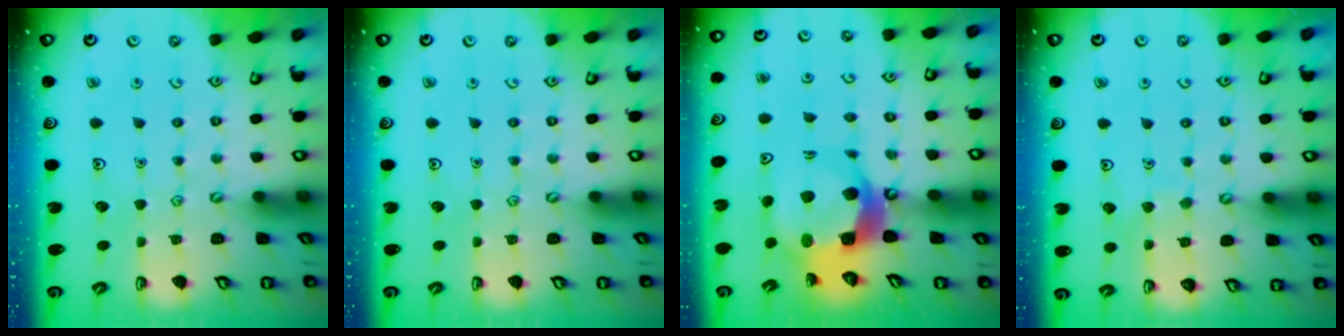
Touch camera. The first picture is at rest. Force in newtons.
{"total": 0.0}
{"total": 11.8, "press": 11.6, "slide": 1.8}
{"total": 4.9, "press": 4.8, "slide": 0.6}